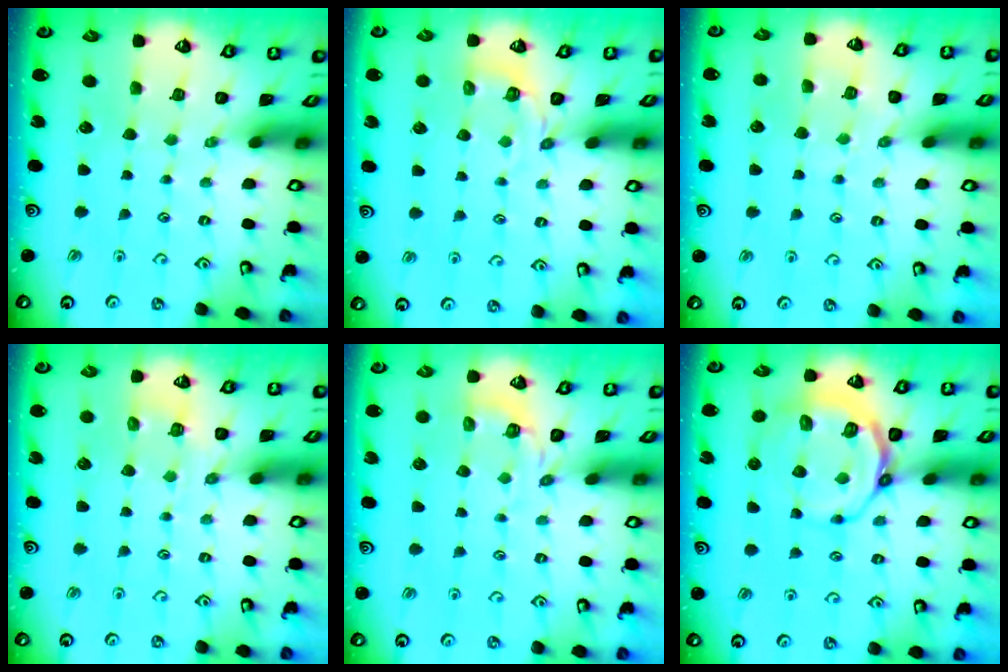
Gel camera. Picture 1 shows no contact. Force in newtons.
{"total": 3.5, "press": 3.0, "slide": 1.8}
{"total": 6.3, "press": 6.2, "slide": 0.6}
{"total": 4.8, "press": 4.6, "slide": 1.3}
{"total": 3.3, "press": 2.6, "slide": 2.1}
{"total": 11.1, "press": 10.7, "slide": 3.0}